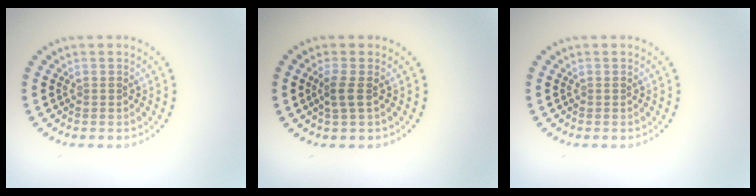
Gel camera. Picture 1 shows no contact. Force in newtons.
{"total": 1.5, "press": 1.3, "slide": 0.9}
{"total": 0.0}